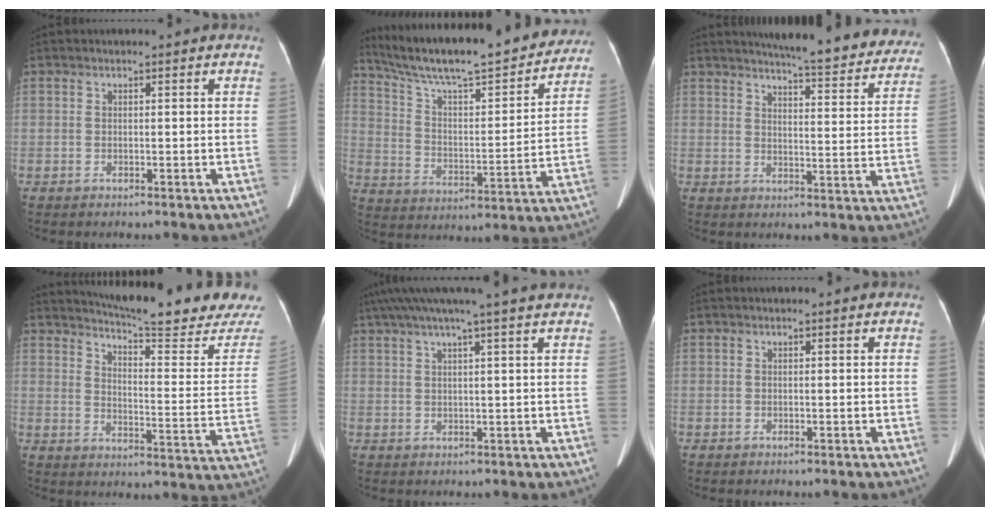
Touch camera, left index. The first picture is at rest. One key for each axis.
{"total": 27.0, "fx": 23.4, "fy": 4.2, "fz": 12.7, "tx": -0.208, "ty": -0.011, "tz": 0.334}
{"total": 21.8, "fx": 19.9, "fy": 3.0, "fz": 8.5, "tx": -0.100, "ty": -0.055, "tz": 0.226}
{"total": 22.8, "fx": 21.2, "fy": 1.1, "fz": 8.3, "tx": -0.120, "ty": -0.098, "tz": 0.254}
{"total": 10.7, "fx": 8.4, "fy": -1.6, "fz": 6.4, "tx": -0.109, "ty": 0.035, "tz": 0.112}
{"total": 0.0}